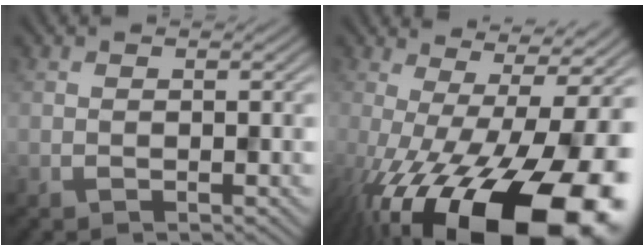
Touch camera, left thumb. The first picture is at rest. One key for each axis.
{"total": 20.3, "fx": -8.3, "fy": 7.7, "fz": 16.8, "tx": -0.256, "ty": -0.035, "tz": -0.125}